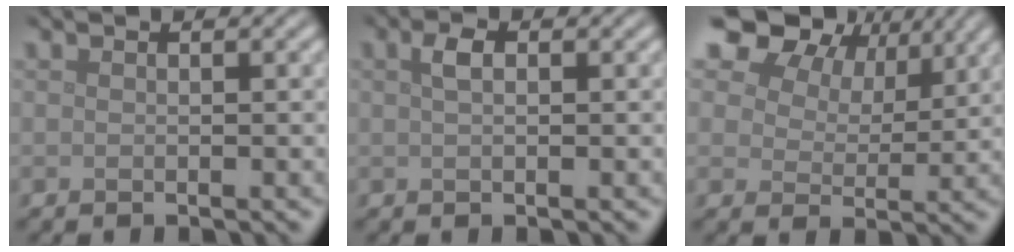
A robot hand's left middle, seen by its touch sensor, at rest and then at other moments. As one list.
[{"total": 1.5, "force": [0.5, 0.7, 1.2], "torque": [-0.025, 0.005, 0.006]}, {"total": 13.8, "force": [9.0, 8.1, 6.8], "torque": [-0.149, 0.021, 0.158]}]